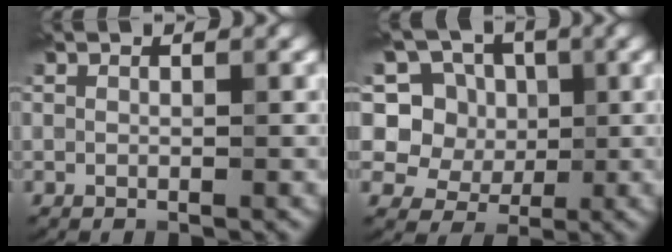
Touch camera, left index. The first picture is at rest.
{"total": 6.9, "force": [2.1, 6.0, 2.5], "torque": [-0.042, 0.005, 0.025]}